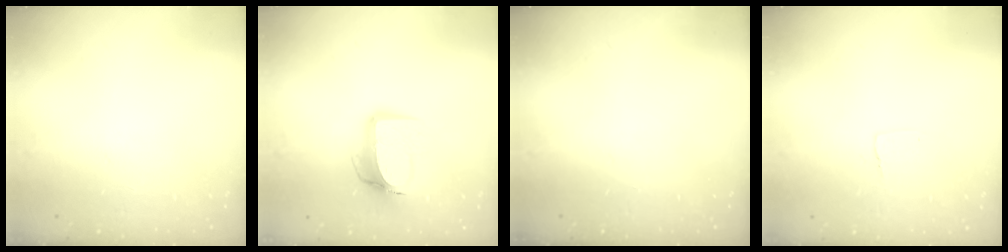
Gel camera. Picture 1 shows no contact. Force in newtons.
{"total": 11.5, "press": 11.5, "slide": 1.0}
{"total": 0.0}
{"total": 2.7, "press": 2.7, "slide": 0.2}